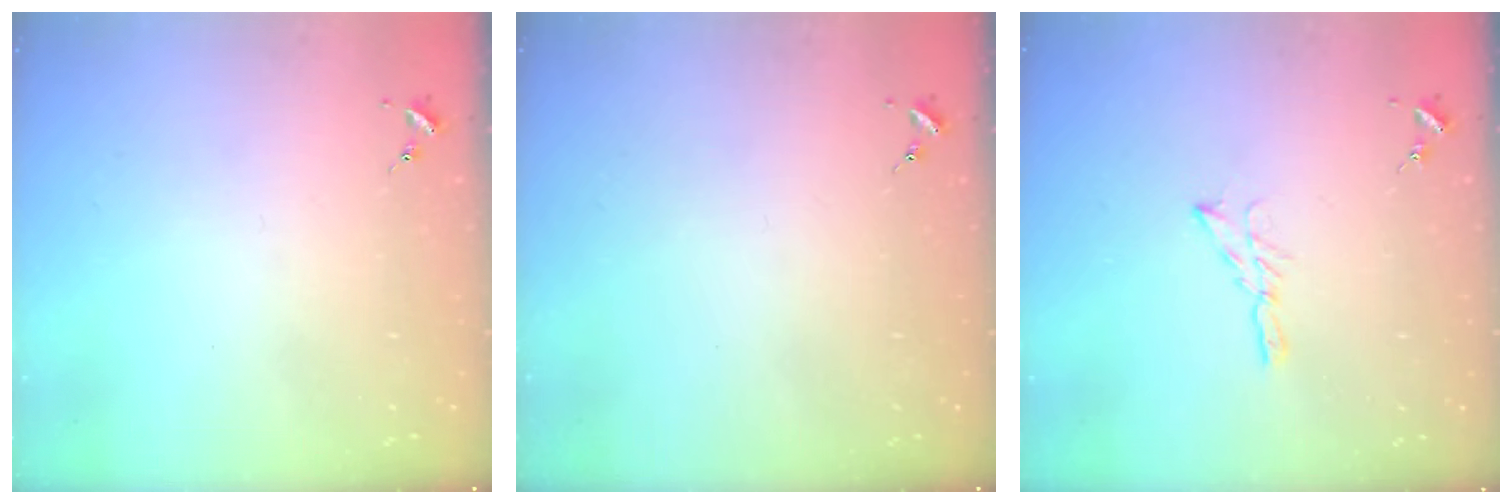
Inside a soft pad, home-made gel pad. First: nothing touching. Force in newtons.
{"total": 0.0}
{"total": 6.2, "press": 6.1, "slide": 0.8}